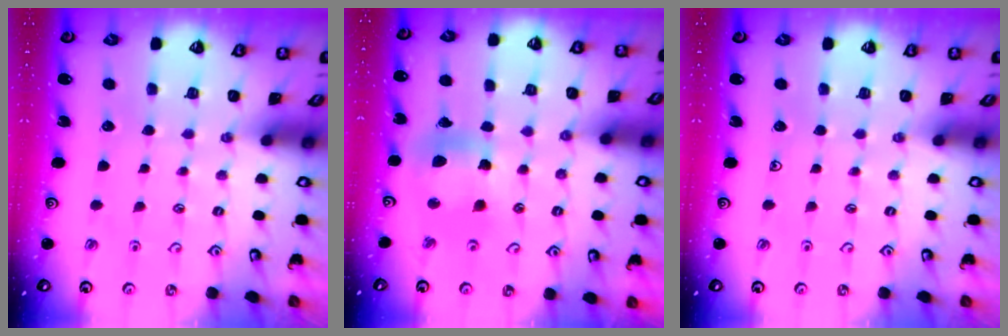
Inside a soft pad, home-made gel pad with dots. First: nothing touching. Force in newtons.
{"total": 11.4, "press": 11.3, "slide": 1.5}
{"total": 0.0}